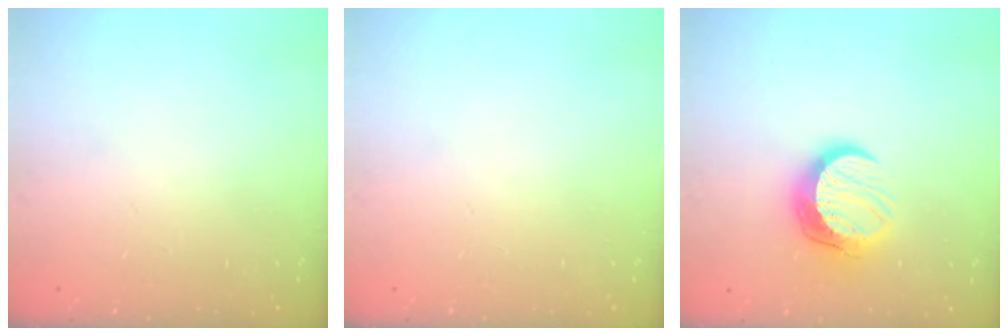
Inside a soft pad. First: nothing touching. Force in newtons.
{"total": 0.0}
{"total": 12.3, "press": 12.2, "slide": 0.9}